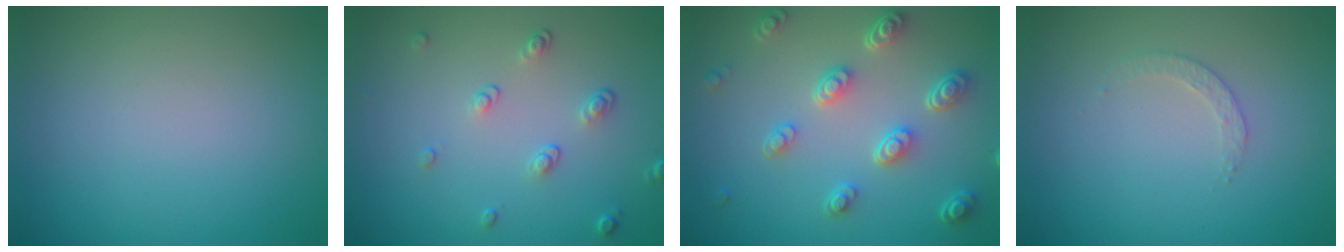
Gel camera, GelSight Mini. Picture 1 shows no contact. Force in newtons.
{"total": 1.8, "press": 1.3, "slide": 1.2}
{"total": 4.7, "press": 3.5, "slide": 3.1}
{"total": 1.2, "press": 1.2, "slide": 0.3}